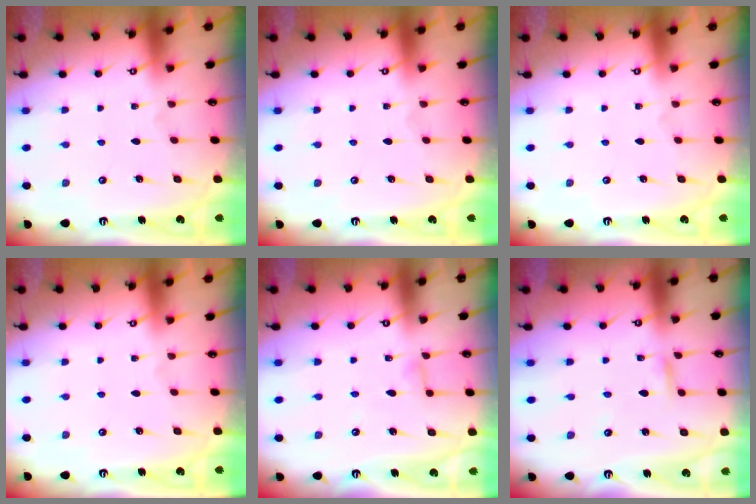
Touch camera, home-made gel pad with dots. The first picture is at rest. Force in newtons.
{"total": 0.0}
{"total": 0.0}
{"total": 0.0}
{"total": 3.8, "press": 3.8, "slide": 0.3}
{"total": 2.1, "press": 2.1, "slide": 0.1}